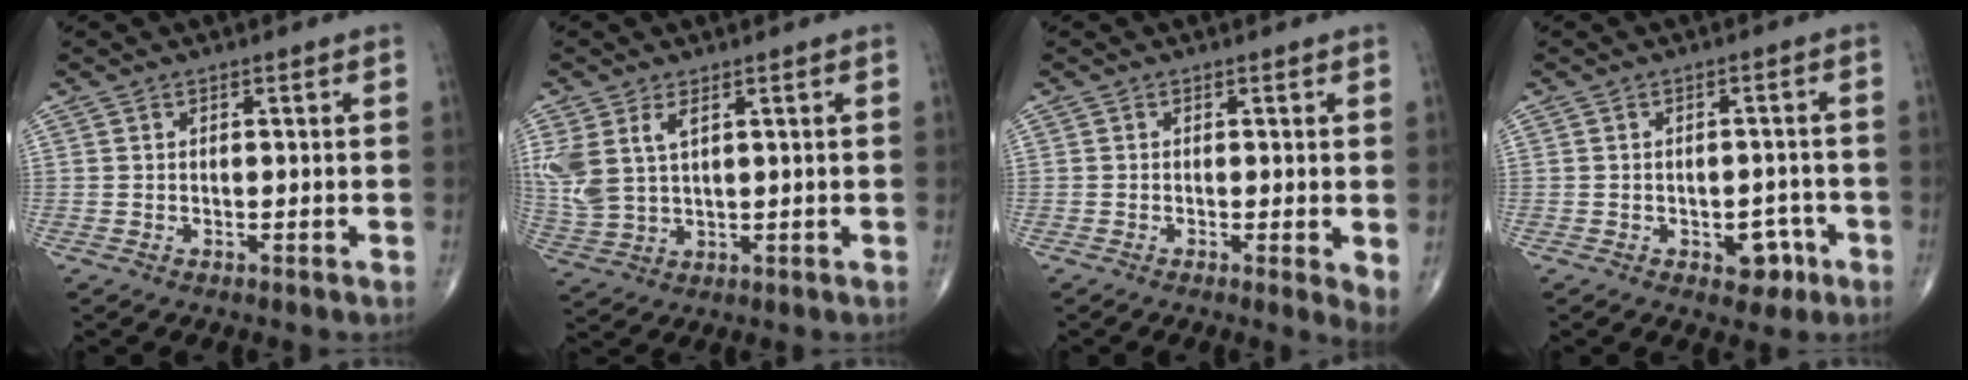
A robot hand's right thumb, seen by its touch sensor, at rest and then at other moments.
{"total": 8.2, "force": [3.0, 4.5, 6.1], "torque": [-0.147, -0.001, 0.072]}
{"total": 3.2, "force": [-0.3, 0.6, 3.1], "torque": [-0.049, -0.011, -0.010]}
{"total": 4.9, "force": [-2.2, 3.2, 3.0], "torque": [-0.012, 0.017, -0.024]}